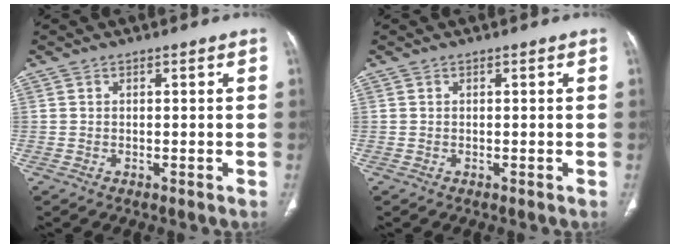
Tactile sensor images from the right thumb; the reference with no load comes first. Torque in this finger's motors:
{"motor_torque": [0.00, 0.00, -0.06, -0.06, 0.00]}